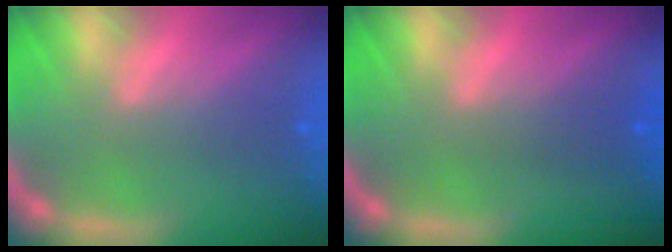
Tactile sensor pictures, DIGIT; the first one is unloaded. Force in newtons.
{"total": 1.5}